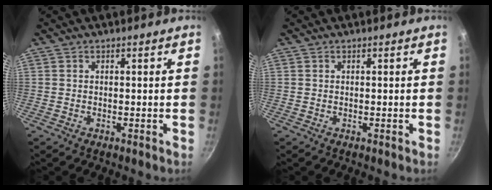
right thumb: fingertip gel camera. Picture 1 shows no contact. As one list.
[{"total": 0.0}]